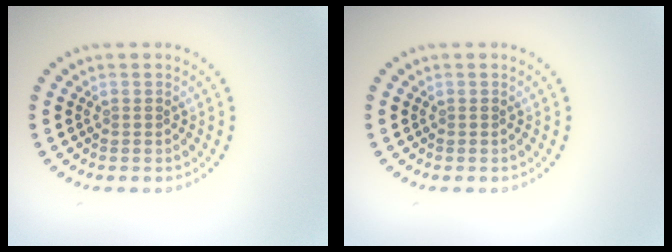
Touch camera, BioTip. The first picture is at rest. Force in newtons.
{"total": 0.0}